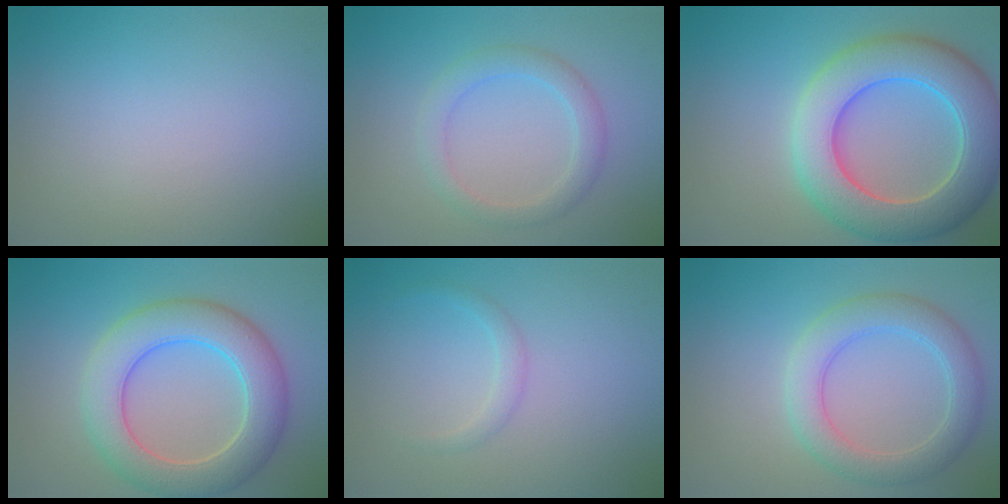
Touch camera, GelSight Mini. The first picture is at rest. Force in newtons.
{"total": 2.9, "press": 2.8, "slide": 0.1}
{"total": 9.8, "press": 9.8, "slide": 0.7}
{"total": 7.6, "press": 7.6, "slide": 0.5}
{"total": 1.2, "press": 1.2, "slide": 0.0}
{"total": 4.5, "press": 4.5, "slide": 0.3}